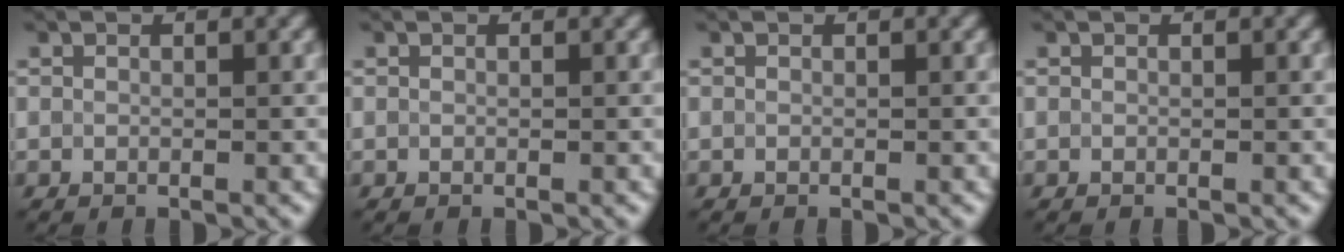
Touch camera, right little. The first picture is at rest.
{"total": 0.0}
{"total": 0.0}
{"total": 0.0}